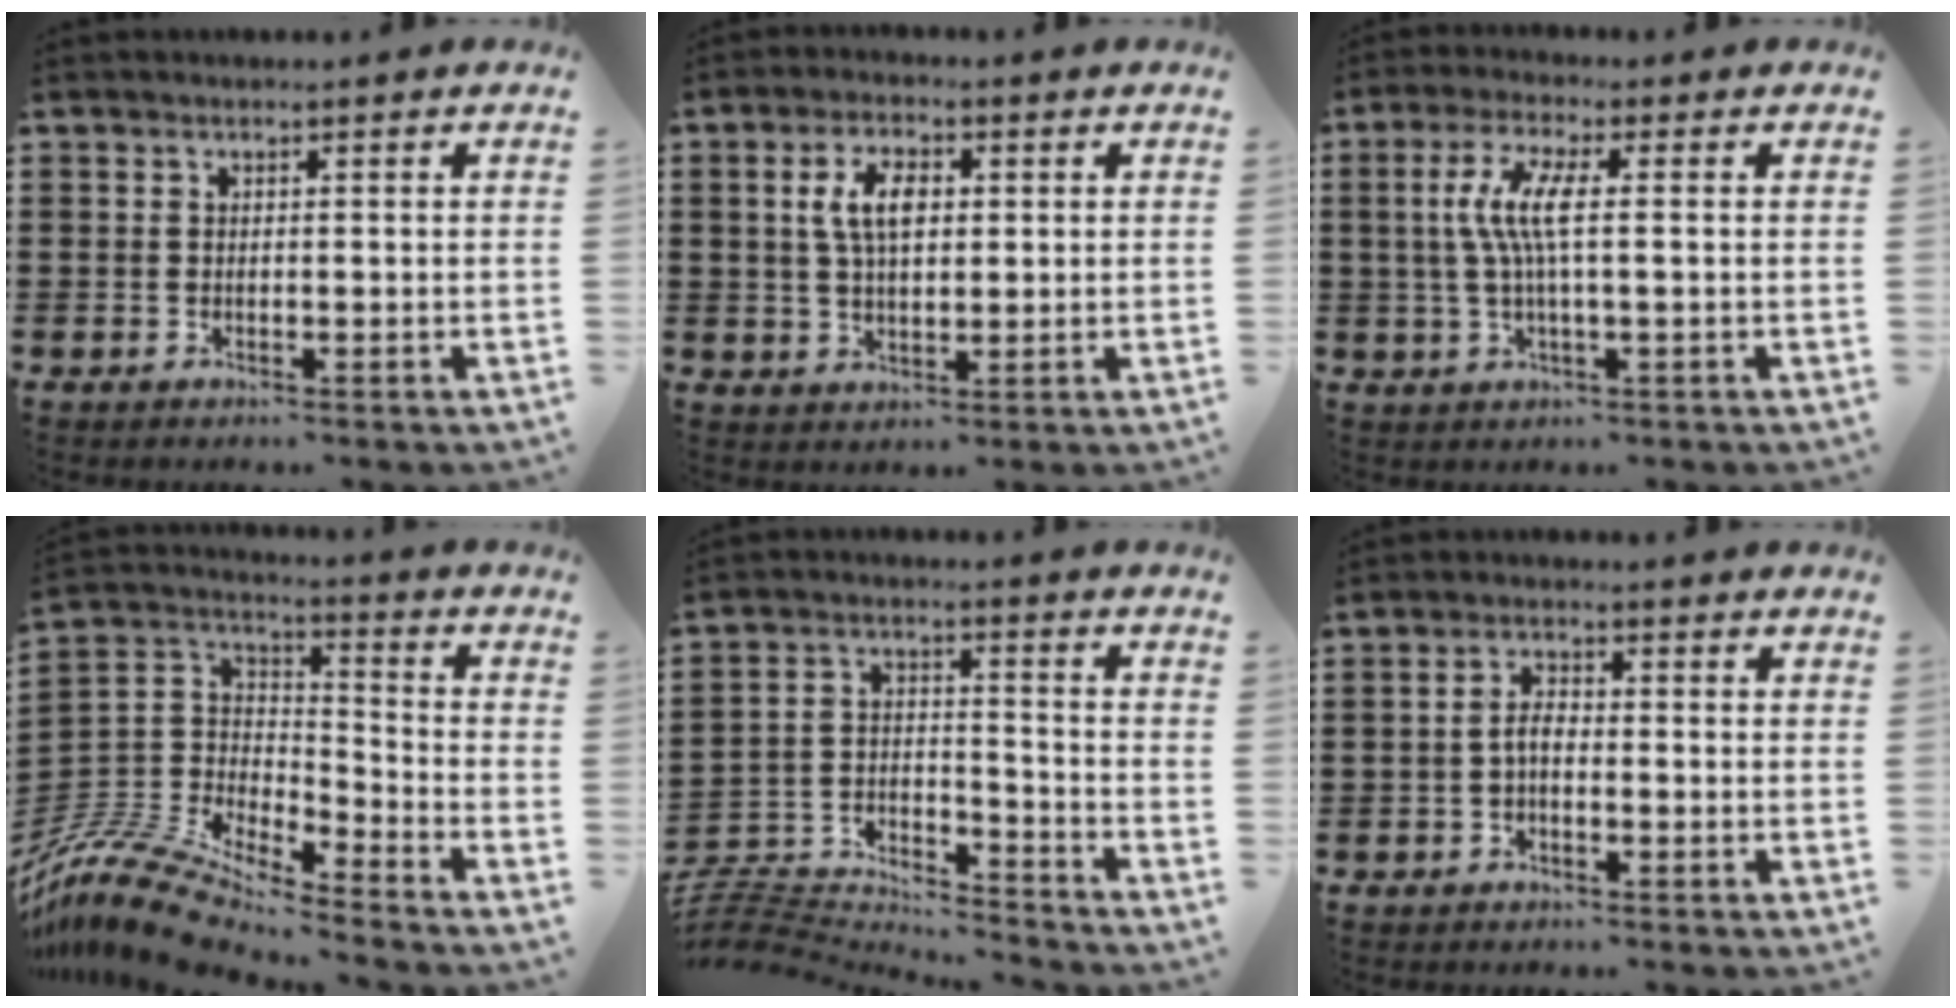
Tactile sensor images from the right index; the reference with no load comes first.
{"total": 6.0, "force": [1.3, 3.1, 4.9], "torque": [-0.106, 0.015, 0.020]}
{"total": 6.2, "force": [0.2, 1.1, 6.1], "torque": [-0.135, -0.009, -0.008]}
{"total": 11.3, "force": [-10.6, 1.7, 3.5], "torque": [-0.099, 0.010, -0.222]}
{"total": 5.8, "force": [-5.8, 0.5, 0.5], "torque": [-0.026, -0.012, -0.123]}
{"total": 2.6, "force": [-0.8, 1.2, 2.2], "torque": [-0.049, 0.002, -0.020]}